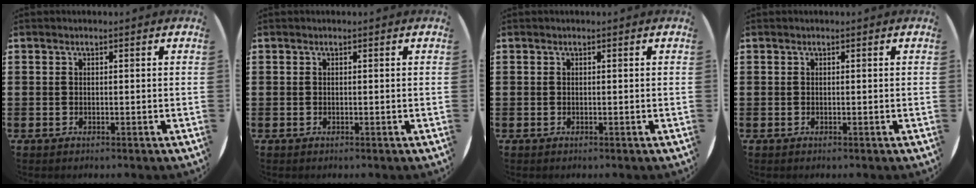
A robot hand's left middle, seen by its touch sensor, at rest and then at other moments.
{"total": 0.0}
{"total": 0.0}
{"total": 0.0}